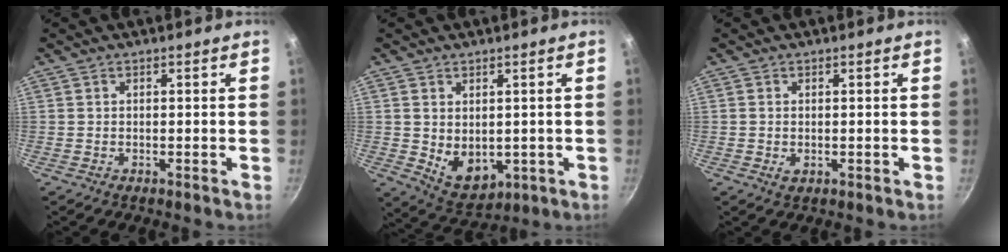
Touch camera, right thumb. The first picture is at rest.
{"total": 7.6, "force": [0.2, 5.4, 5.3], "torque": [-0.068, -0.019, 0.027]}
{"total": 1.4, "force": [-0.1, 0.9, 1.0], "torque": [-0.018, -0.003, -0.001]}